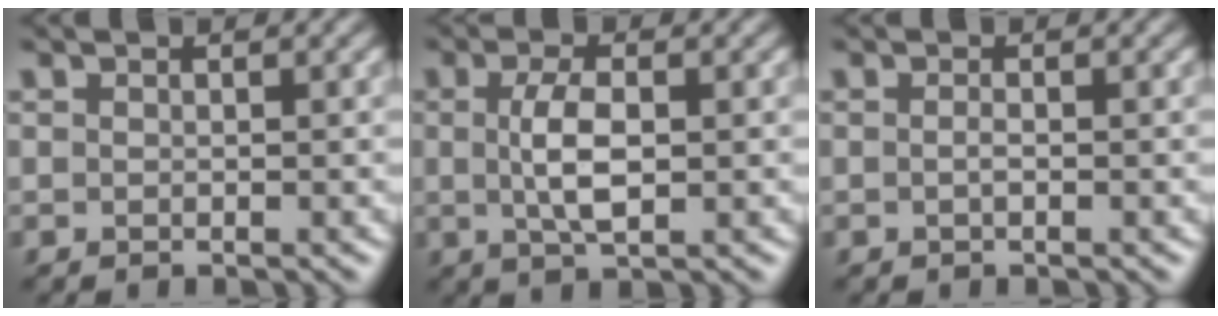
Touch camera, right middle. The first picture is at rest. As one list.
[{"total": 3.7, "force": [0.1, 1.3, 3.5], "torque": [-0.075, -0.001, 0.003]}, {"total": 0.6, "force": [-0.2, 0.2, 0.6], "torque": [-0.014, 0.000, -0.003]}]